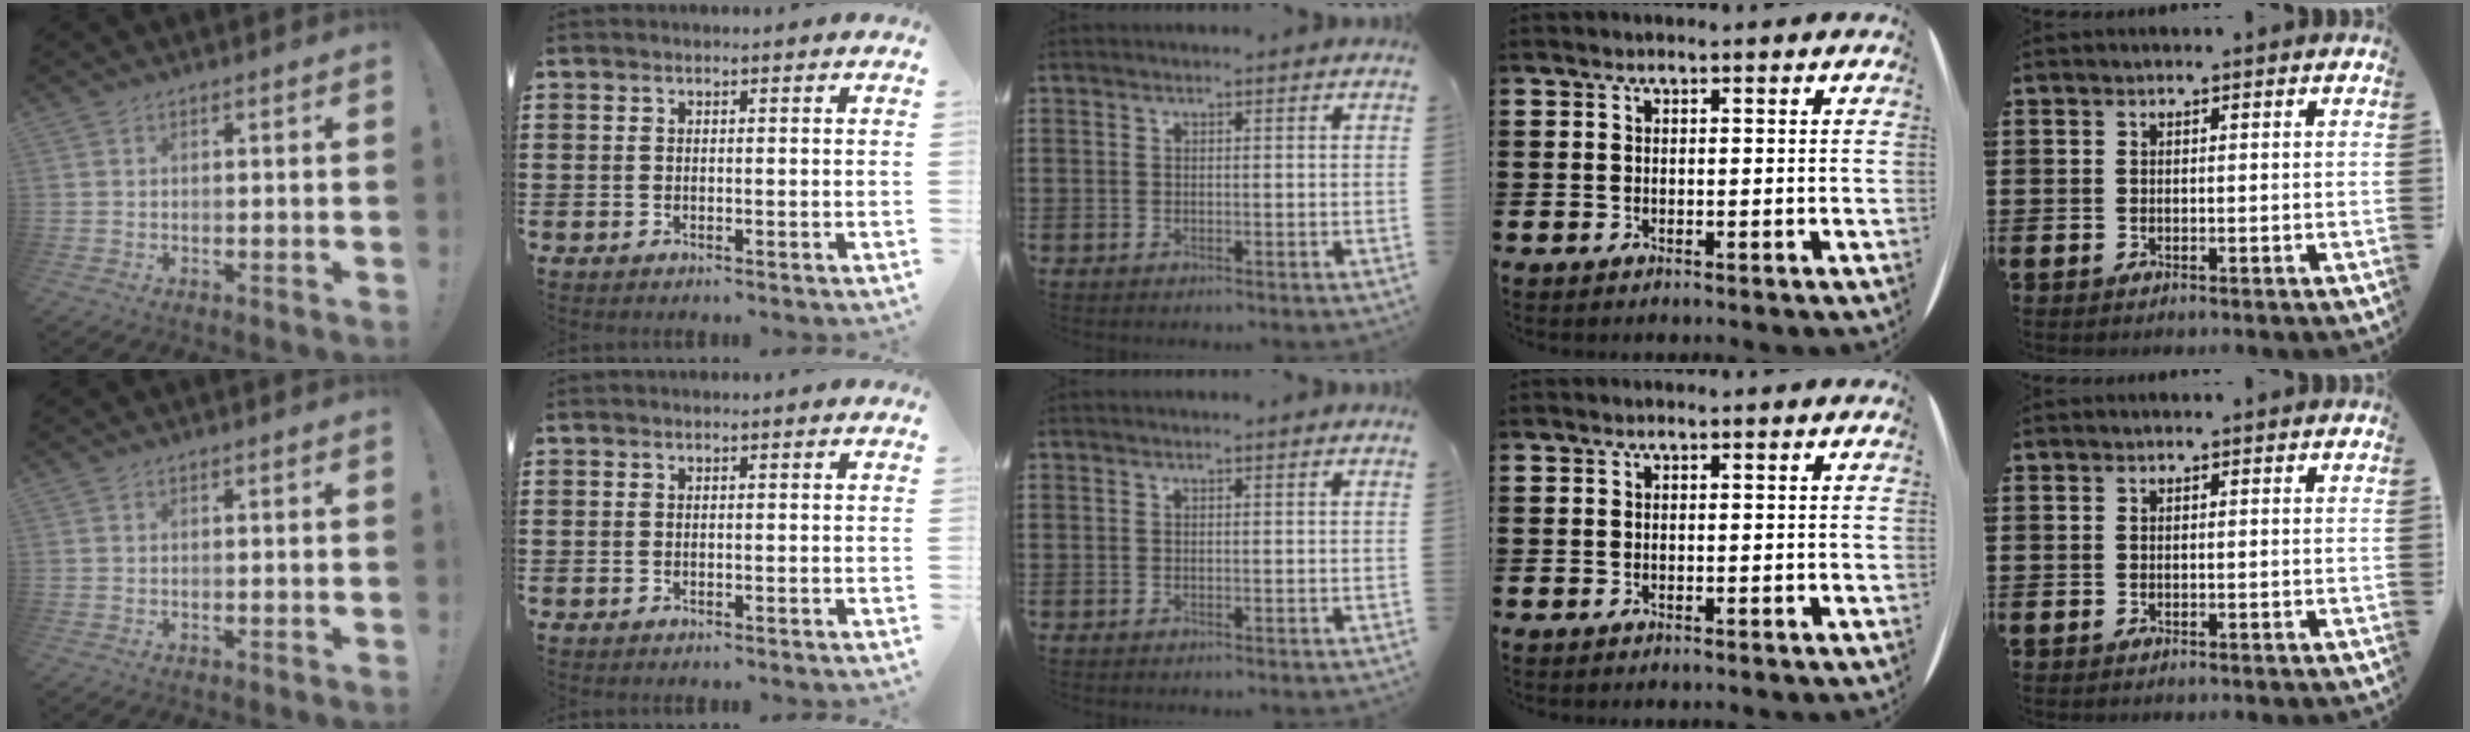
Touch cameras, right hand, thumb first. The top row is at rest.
{}